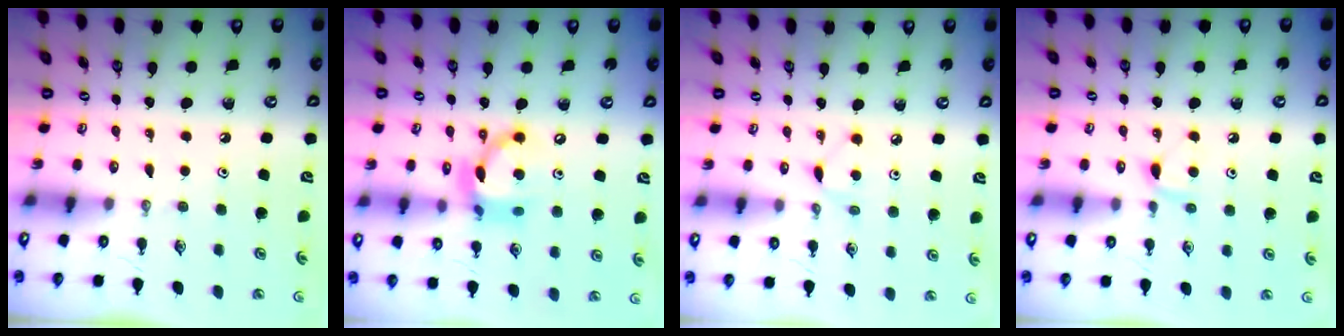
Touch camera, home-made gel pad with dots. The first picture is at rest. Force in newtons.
{"total": 12.8, "press": 12.8, "slide": 0.9}
{"total": 5.1, "press": 5.0, "slide": 0.6}
{"total": 5.2, "press": 5.2, "slide": 0.7}